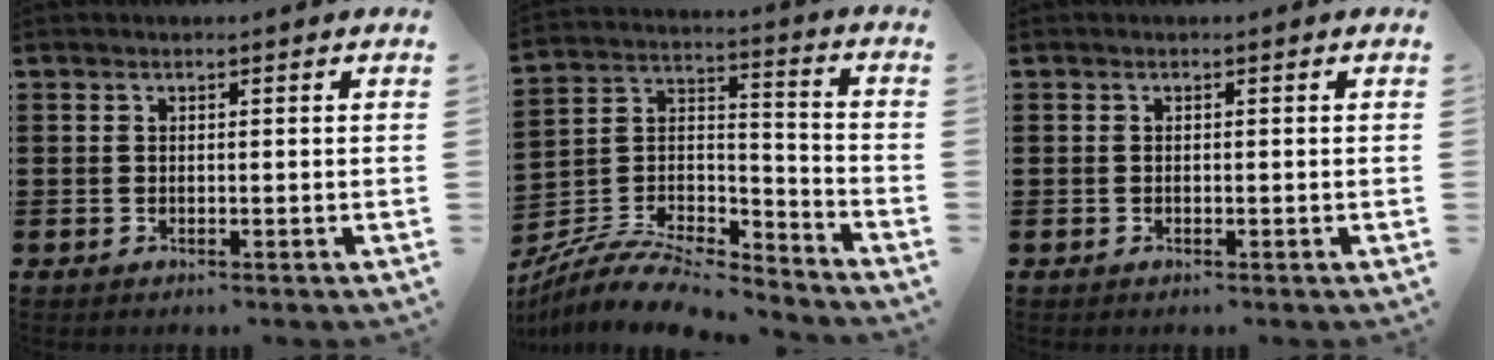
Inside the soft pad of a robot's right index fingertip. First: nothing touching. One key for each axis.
{"total": 8.0, "fx": -7.3, "fy": 2.0, "fz": 2.7, "tx": -0.059, "ty": 0.003, "tz": -0.145}
{"total": 0.0}